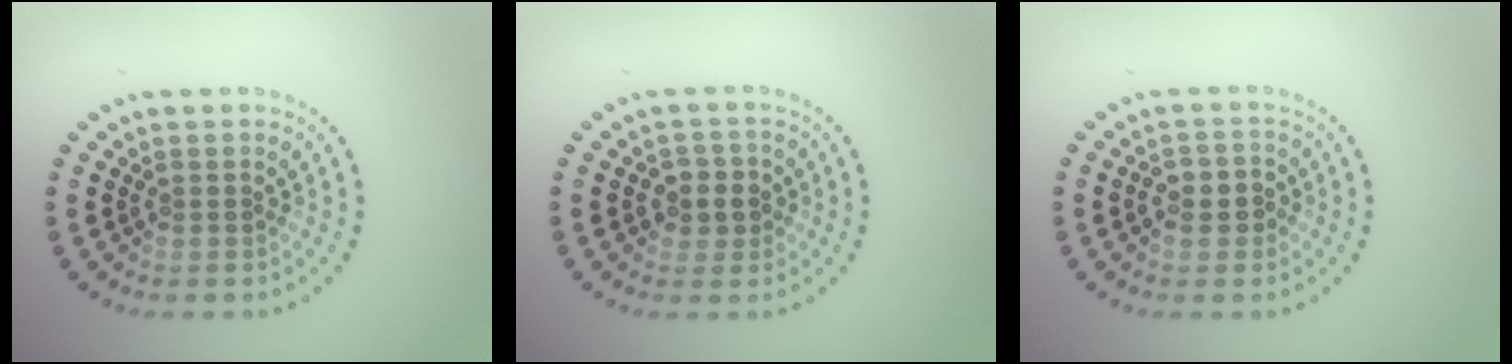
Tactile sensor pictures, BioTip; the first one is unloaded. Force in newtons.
{"total": 2.4, "press": 2.3, "slide": 0.8}
{"total": 2.5, "press": 2.4, "slide": 0.8}